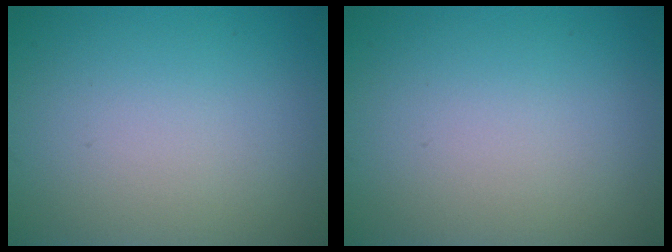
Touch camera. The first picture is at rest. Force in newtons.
{"total": 0.0}